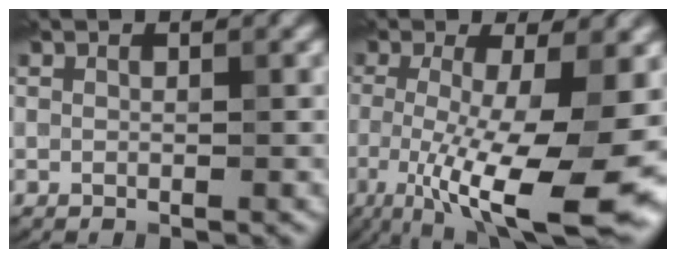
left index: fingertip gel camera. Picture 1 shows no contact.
{"total": 14.0, "force": [-4.5, 3.6, 12.8], "torque": [-0.210, -0.025, -0.069]}